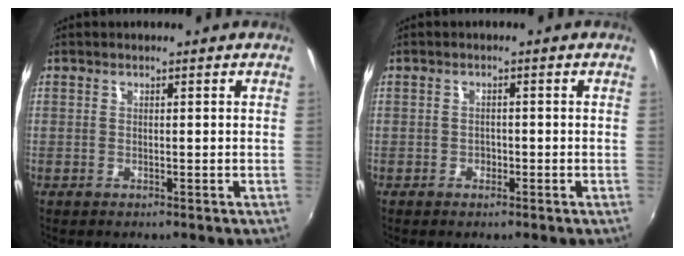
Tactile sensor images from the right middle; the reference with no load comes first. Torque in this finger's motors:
{"motor_torque": [-0.38, -0.12, -0.01, 0.00]}